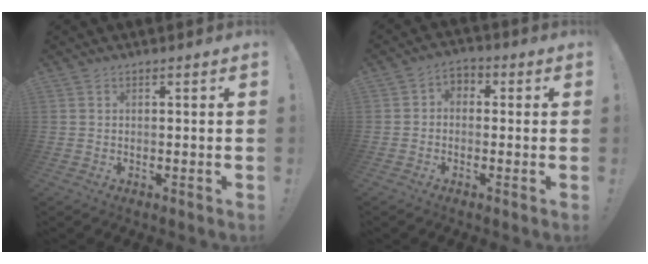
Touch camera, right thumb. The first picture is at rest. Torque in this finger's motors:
{"motor_torque": [0.29, 1.11, 0.65, -0.12, 0.00]}